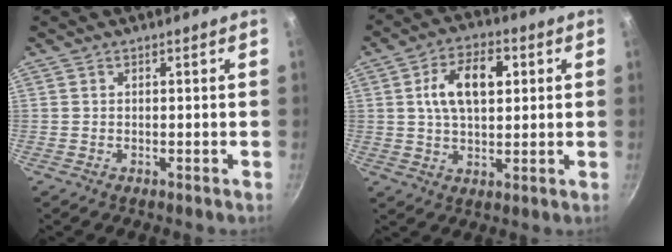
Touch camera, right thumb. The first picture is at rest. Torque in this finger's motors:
{"motor_torque": [0.15, 0.21, 0.63, -0.46, 0.14]}